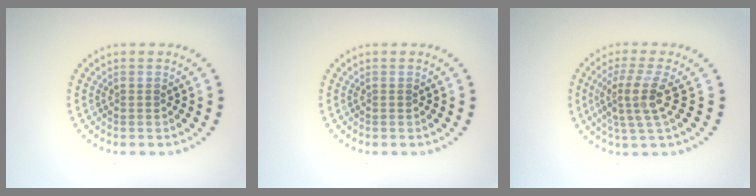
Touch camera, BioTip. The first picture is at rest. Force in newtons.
{"total": 0.0}
{"total": 3.7, "press": 2.6, "slide": 2.6}